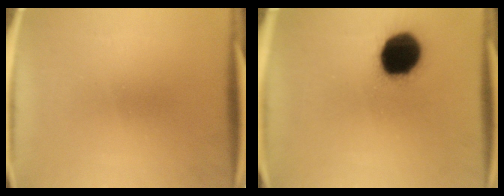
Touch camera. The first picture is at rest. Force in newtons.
{"total": 17.2}